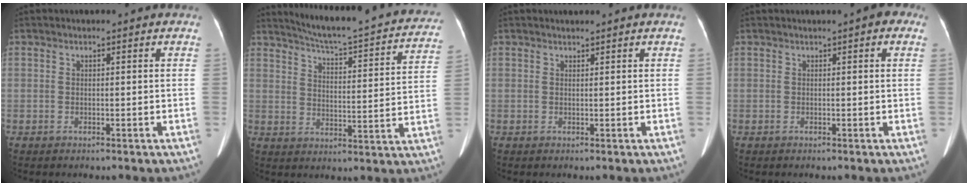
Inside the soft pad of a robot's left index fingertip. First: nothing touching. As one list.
[{"total": 24.1, "force": [21.8, 2.8, 9.7], "torque": [-0.142, -0.044, 0.271]}, {"total": 0.6, "force": [0.6, 0.0, 0.2], "torque": [-0.007, 0.002, 0.012]}, {"total": 2.3, "force": [1.1, 0.6, 2.0], "torque": [-0.021, 0.009, 0.008]}]